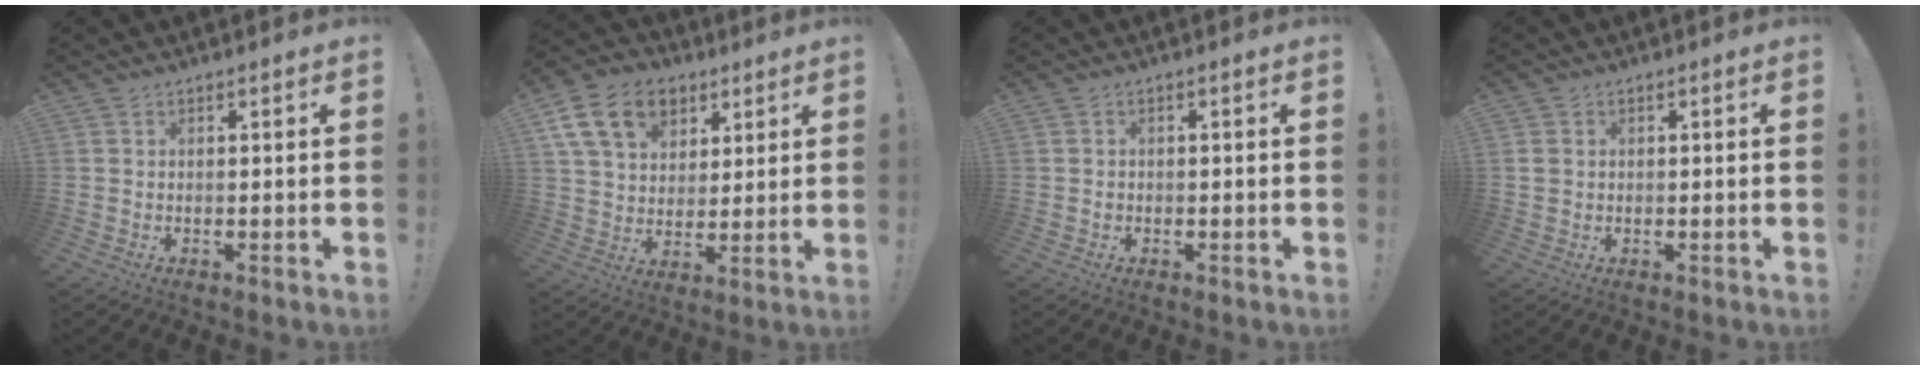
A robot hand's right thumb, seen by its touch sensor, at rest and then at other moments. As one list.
[{"total": 17.5, "force": [8.0, 12.5, 9.4], "torque": [-0.138, -0.032, 0.151]}, {"total": 0.7, "force": [-0.3, 0.6, 0.1], "torque": [-0.001, 0.003, -0.005]}, {"total": 2.0, "force": [0.4, 1.7, 0.9], "torque": [-0.016, 0.006, 0.008]}]